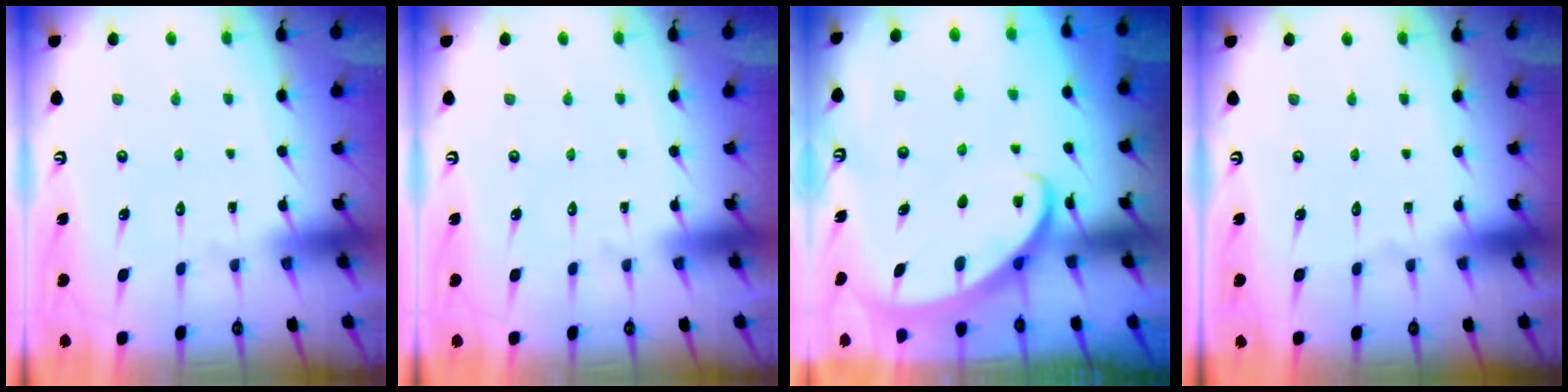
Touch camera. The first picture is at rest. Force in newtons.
{"total": 0.0}
{"total": 2.5, "press": 2.5, "slide": 0.3}
{"total": 0.0}